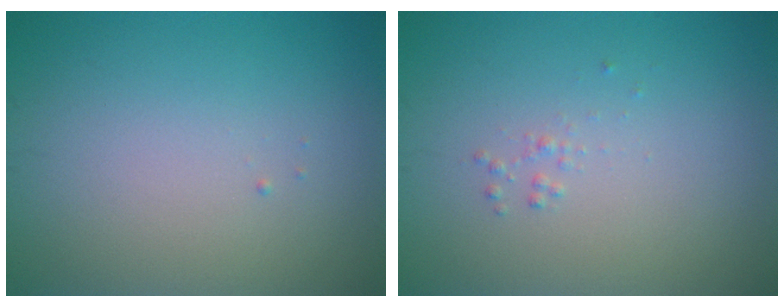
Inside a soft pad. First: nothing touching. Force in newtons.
{"total": 0.5, "press": 0.5, "slide": 0.0}